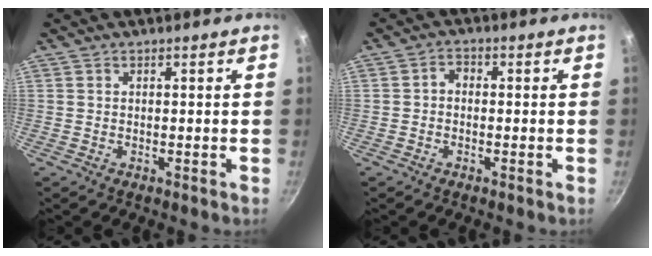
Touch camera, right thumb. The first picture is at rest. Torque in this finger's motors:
{"motor_torque": [0.08, 0.48, 0.62, 0.11, 0.00]}